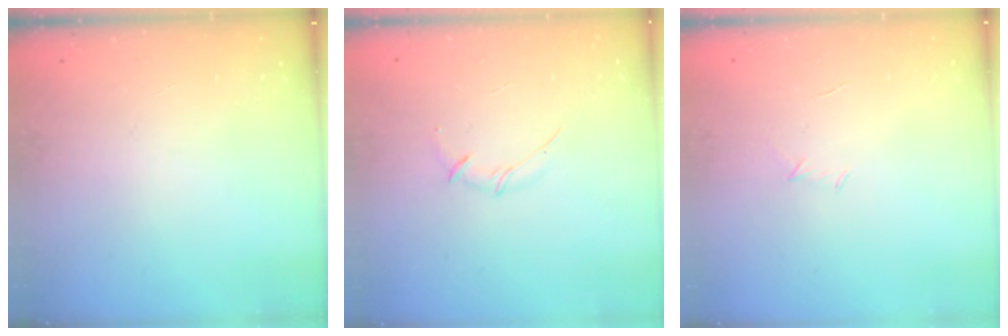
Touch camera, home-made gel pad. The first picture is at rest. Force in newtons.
{"total": 3.0, "press": 2.9, "slide": 0.8}
{"total": 3.0, "press": 2.9, "slide": 0.8}